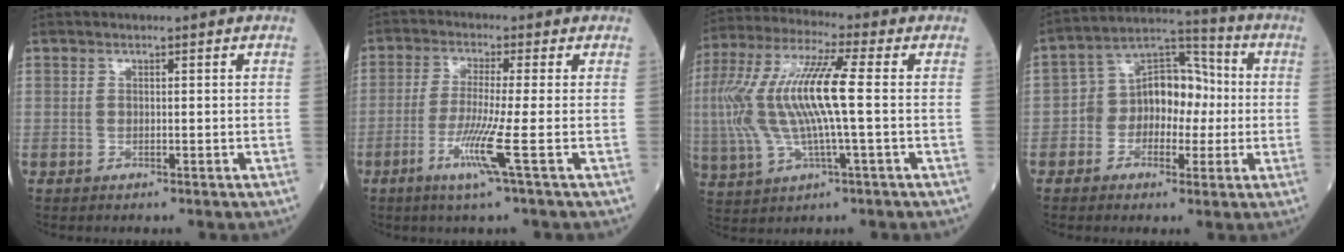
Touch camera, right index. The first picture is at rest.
{"total": 7.0, "force": [-2.7, -1.4, 6.3], "torque": [-0.126, -0.023, -0.059]}
{"total": 15.6, "force": [0.5, 2.5, 15.4], "torque": [-0.339, 0.016, 0.005]}
{"total": 10.8, "force": [-1.1, 7.4, 7.8], "torque": [-0.130, 0.041, -0.022]}